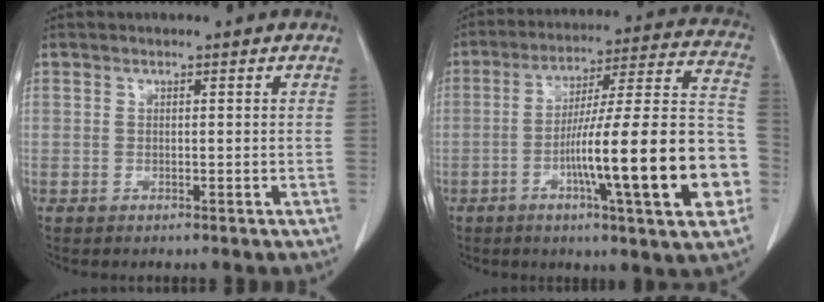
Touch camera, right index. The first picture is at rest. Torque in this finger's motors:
{"motor_torque": [2.14, 0.00, 0.59, 0.16]}